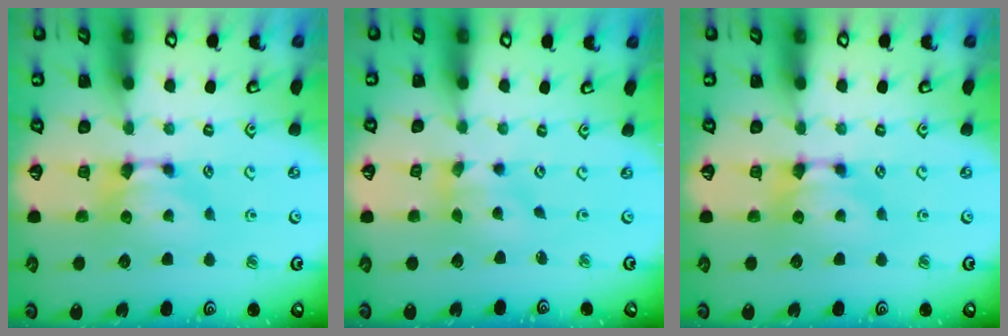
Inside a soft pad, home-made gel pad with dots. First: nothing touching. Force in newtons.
{"total": 1.7, "press": 1.0, "slide": 1.3}
{"total": 0.0}